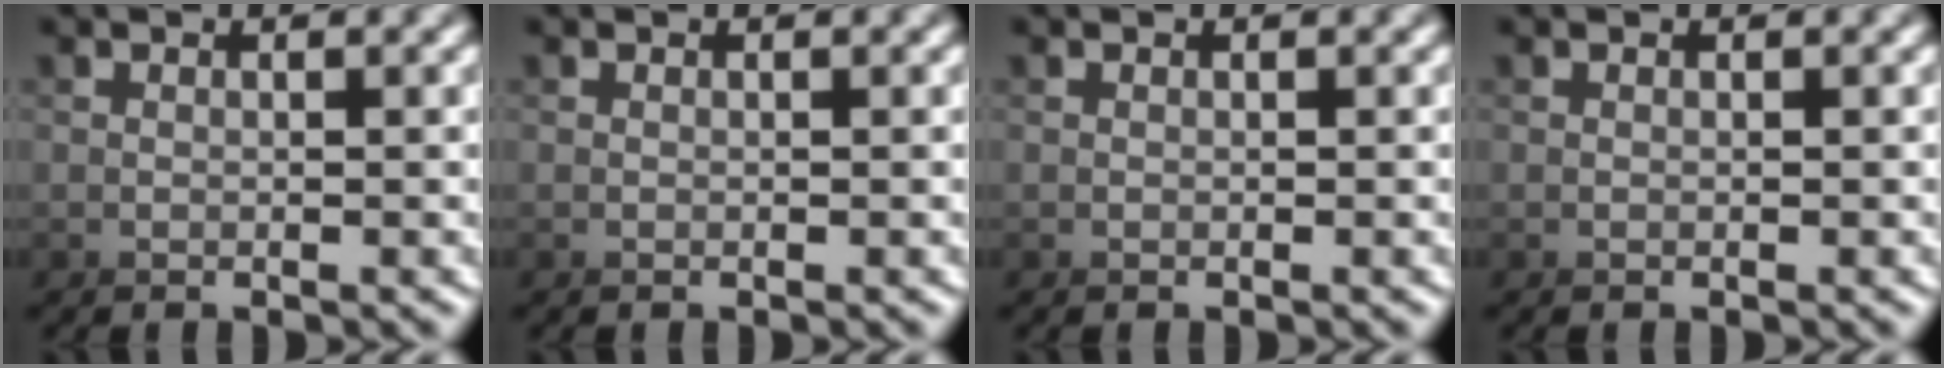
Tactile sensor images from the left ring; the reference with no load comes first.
{"total": 0.0}
{"total": 0.0}
{"total": 0.0}